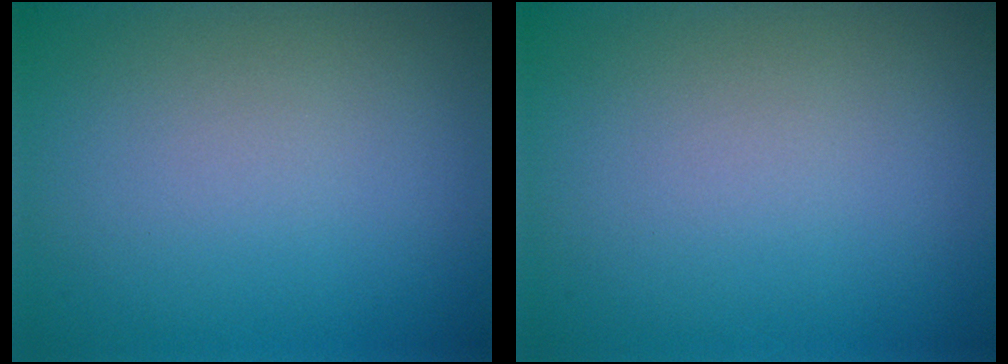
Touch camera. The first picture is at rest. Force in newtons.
{"total": 0.0}